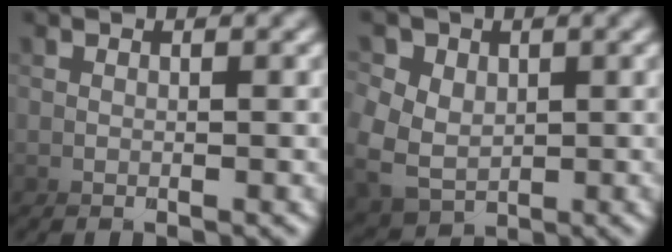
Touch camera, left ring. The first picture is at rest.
{"total": 5.1, "force": [0.7, 5.0, -0.5], "torque": [-0.027, -0.025, 0.012]}